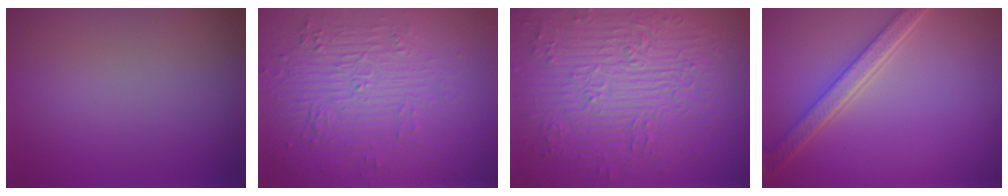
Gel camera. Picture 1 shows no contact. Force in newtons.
{"total": 6.0, "press": 3.6, "slide": 4.8}
{"total": 9.1, "press": 6.7, "slide": 6.1}
{"total": 4.6, "press": 3.5, "slide": 2.9}